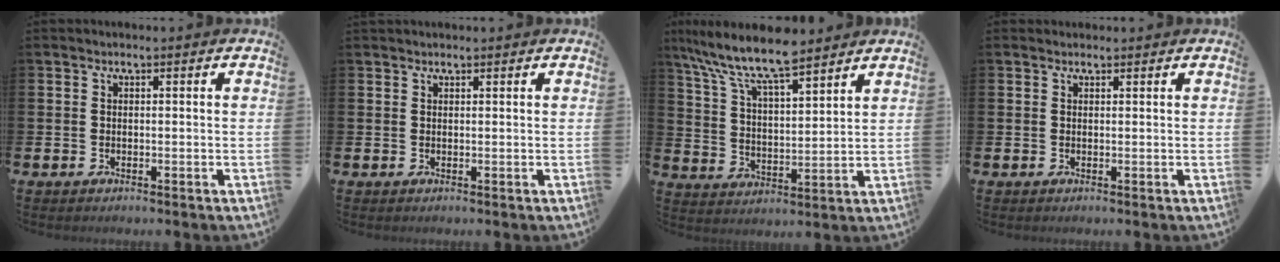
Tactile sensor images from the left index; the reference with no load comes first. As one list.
[{"total": 0.8, "force": [0.8, 0.1, 0.0], "torque": [0.008, -0.002, 0.012]}, {"total": 9.5, "force": [8.4, 1.7, 4.1], "torque": [-0.109, -0.041, 0.148]}, {"total": 0.8, "force": [0.7, 0.3, 0.0], "torque": [0.014, -0.002, 0.010]}]